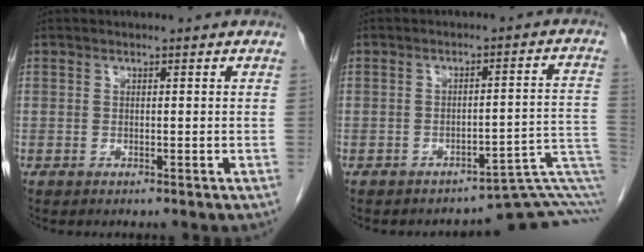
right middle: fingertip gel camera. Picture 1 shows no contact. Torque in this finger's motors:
{"motor_torque": [1.11, -1.04, 0.11, -0.02]}